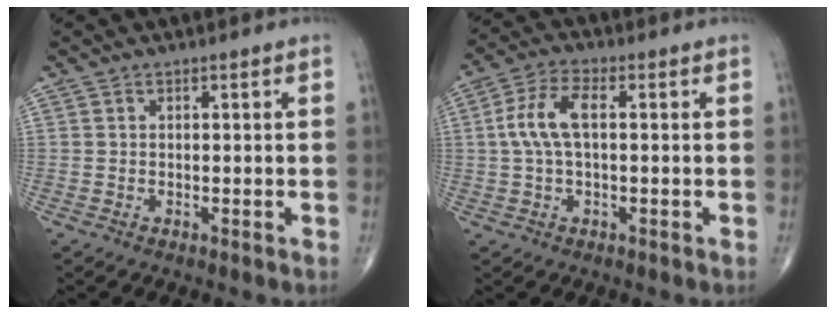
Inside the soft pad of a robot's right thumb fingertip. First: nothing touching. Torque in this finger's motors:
{"motor_torque": [-0.44, 0.82, 0.55, 0.05, 0.15]}